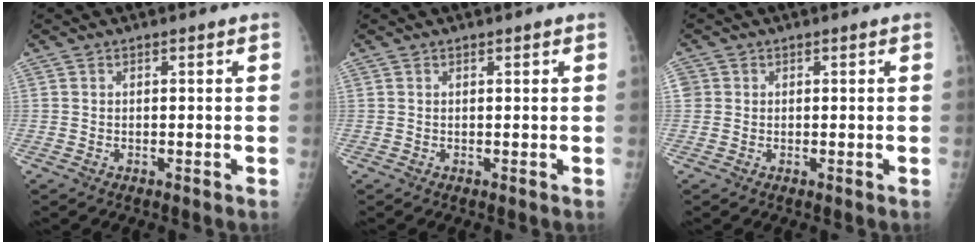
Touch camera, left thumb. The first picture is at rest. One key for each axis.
{"total": 0.5, "fx": 0.3, "fy": 0.1, "fz": 0.4, "tx": -0.006, "ty": 0.000, "tz": 0.004}
{"total": 1.4, "fx": 0.2, "fy": 1.4, "fz": 0.2, "tx": 0.007, "ty": 0.003, "tz": 0.001}